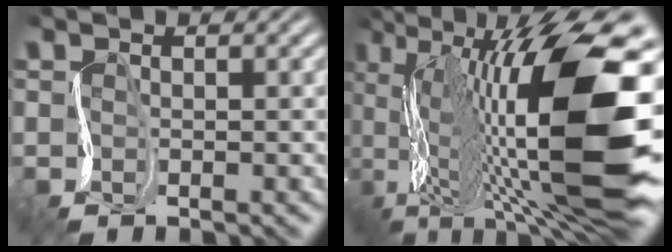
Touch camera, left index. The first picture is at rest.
{"total": 15.7, "force": [1.8, 5.6, 14.6], "torque": [-0.267, 0.032, 0.032]}